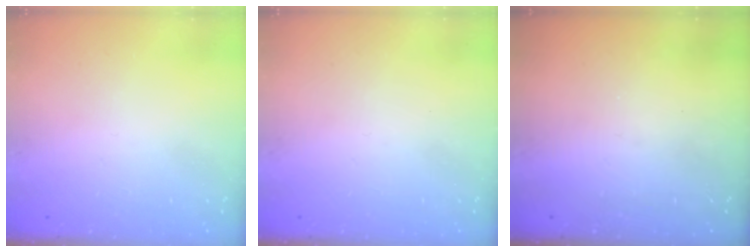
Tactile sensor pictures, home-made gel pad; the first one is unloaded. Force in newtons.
{"total": 0.0}
{"total": 0.0}